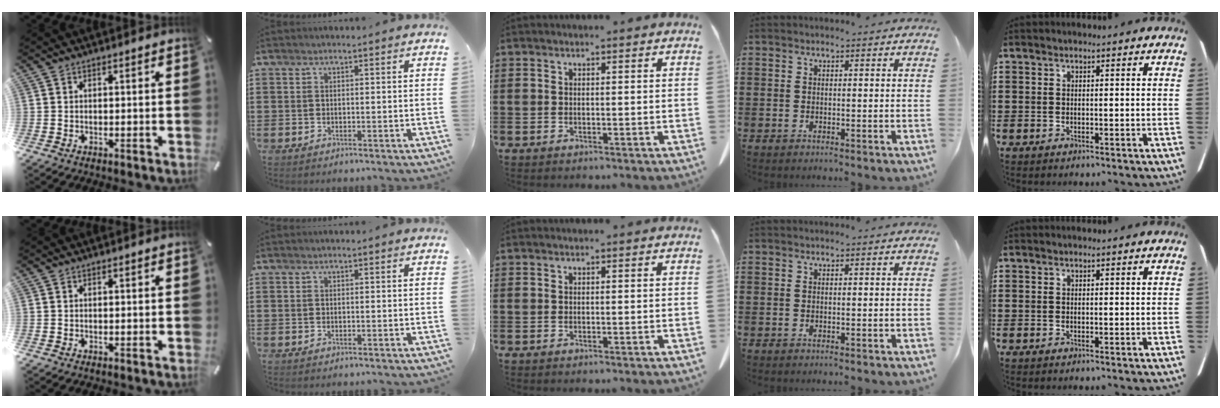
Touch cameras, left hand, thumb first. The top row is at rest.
{}